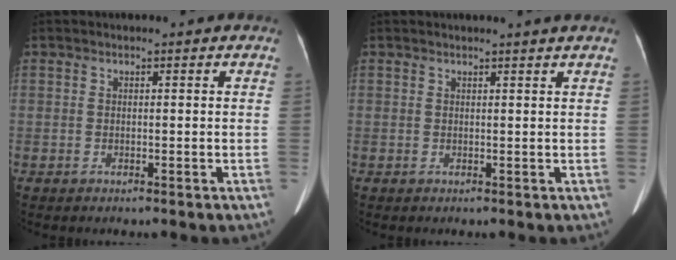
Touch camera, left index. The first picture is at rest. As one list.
[{"total": 1.8, "force": [1.6, -0.5, 0.6], "torque": [-0.015, -0.001, 0.022]}]